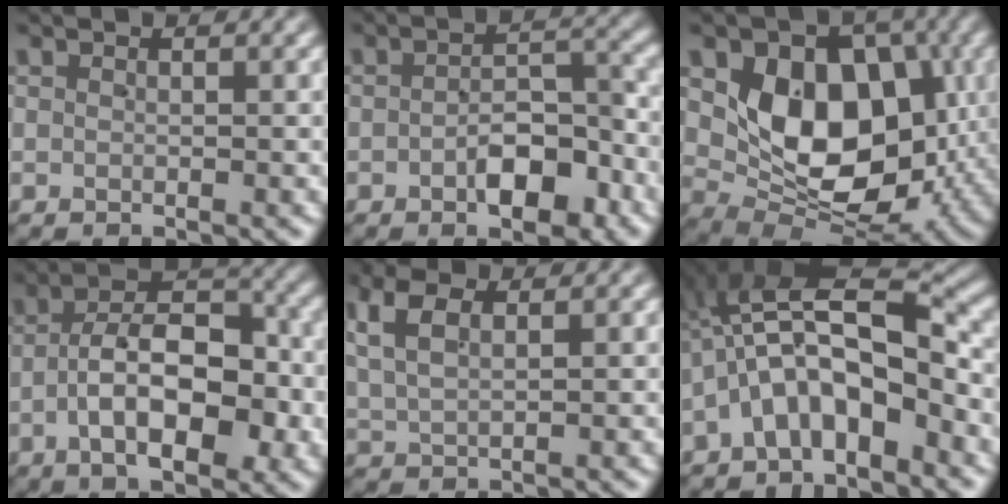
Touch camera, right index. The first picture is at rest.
{"total": 4.9, "force": [-2.4, 2.4, 3.5], "torque": [-0.041, 0.005, -0.041]}
{"total": 15.0, "force": [0.7, 9.9, 11.2], "torque": [-0.173, -0.020, 0.016]}
{"total": 8.7, "force": [-1.7, 4.7, 7.1], "torque": [-0.098, -0.002, -0.030]}
{"total": 4.1, "force": [2.0, 2.5, 2.6], "torque": [-0.071, 0.002, 0.040]}
{"total": 10.1, "force": [1.3, 6.2, 8.0], "torque": [-0.153, 0.007, 0.013]}